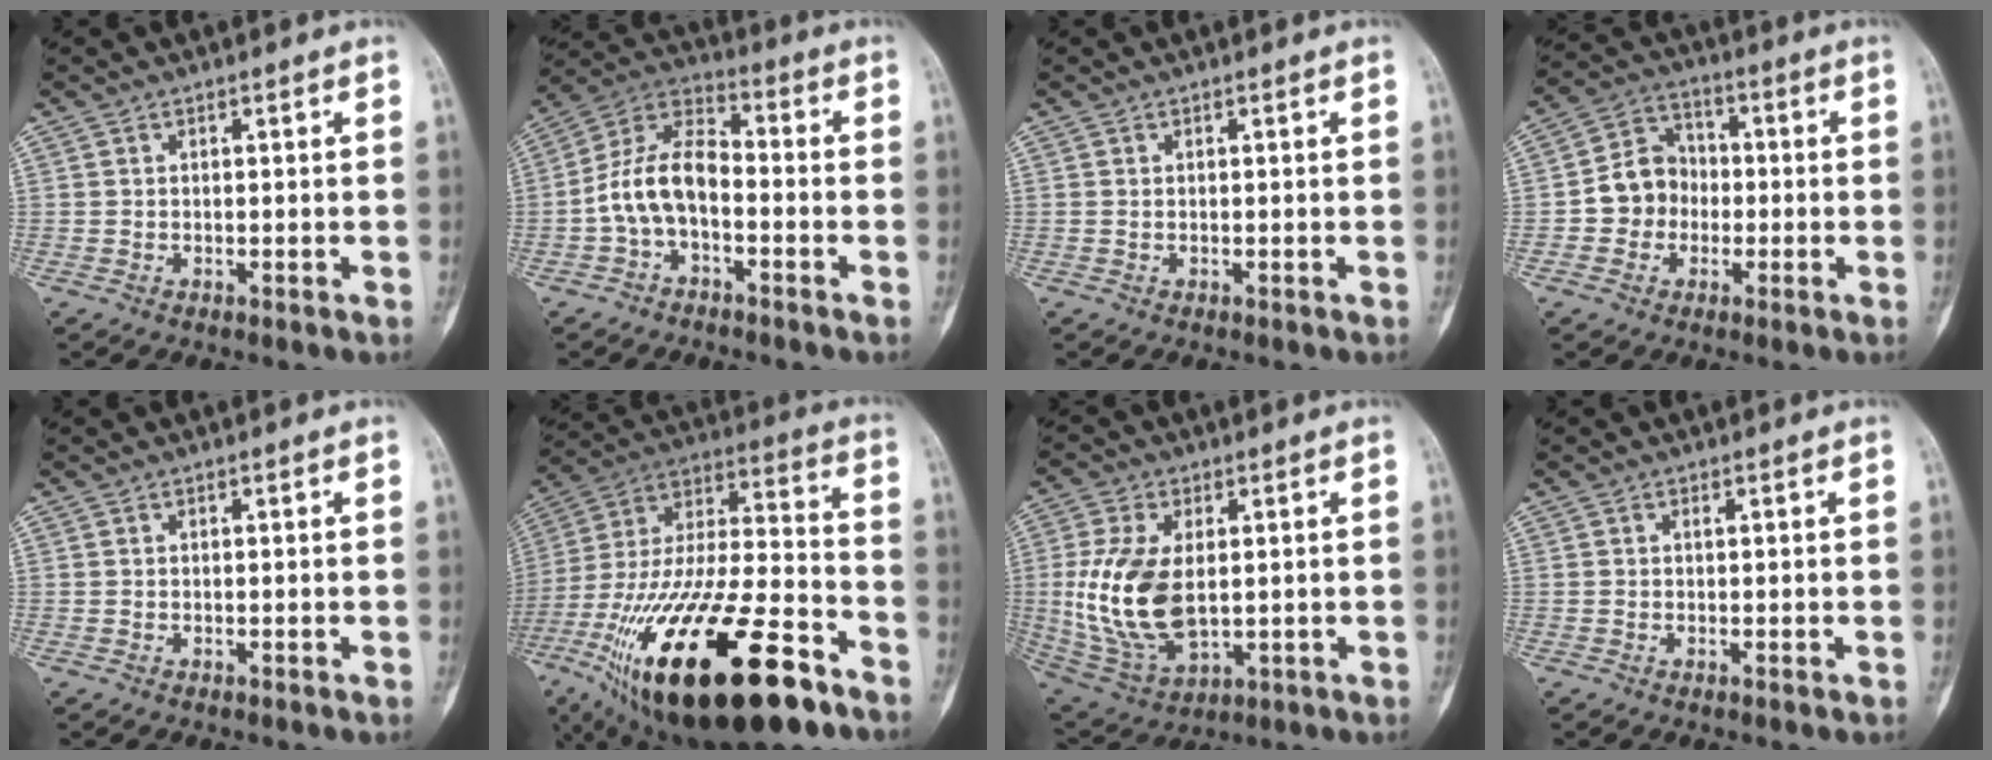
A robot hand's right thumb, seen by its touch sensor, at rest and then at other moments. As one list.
[{"total": 10.7, "force": [-2.5, 6.1, 8.5], "torque": [-0.153, 0.044, -0.058]}, {"total": 0.0}, {"total": 8.6, "force": [-1.4, 7.7, 3.7], "torque": [-0.031, 0.032, -0.037]}, {"total": 0.0}, {"total": 36.8, "force": [-18.8, 13.3, 28.8], "torque": [-0.547, 0.038, -0.315]}, {"total": 15.8, "force": [0.7, 8.9, 13.0], "torque": [-0.267, -0.012, 0.030]}, {"total": 0.7, "force": [0.1, 0.1, 0.7], "torque": [-0.014, 0.000, 0.001]}]